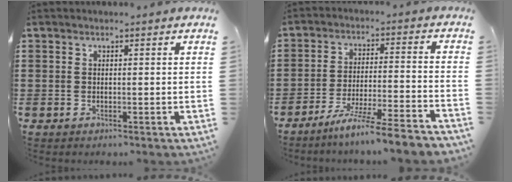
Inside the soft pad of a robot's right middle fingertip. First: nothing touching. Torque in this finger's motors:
{"motor_torque": [1.23, -0.91, 0.37, 0.08]}